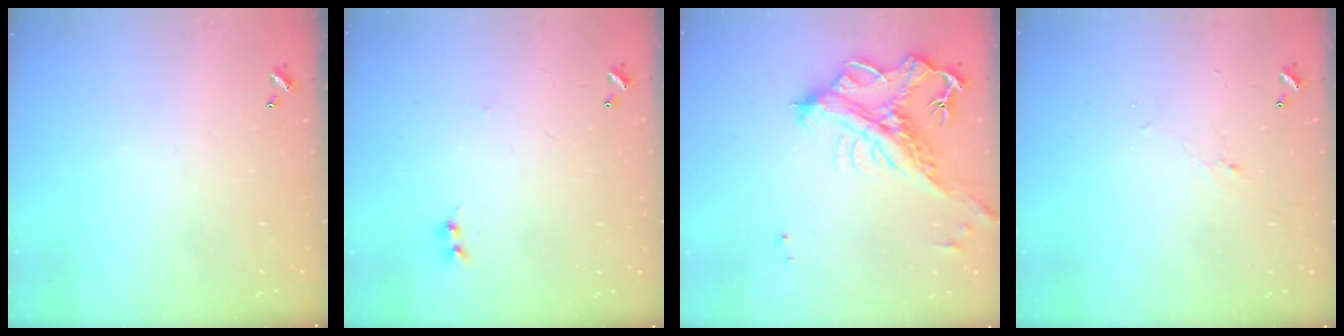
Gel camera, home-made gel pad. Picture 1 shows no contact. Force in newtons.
{"total": 1.5, "press": 1.4, "slide": 0.3}
{"total": 5.5, "press": 5.2, "slide": 1.6}
{"total": 0.6, "press": 0.2, "slide": 0.5}